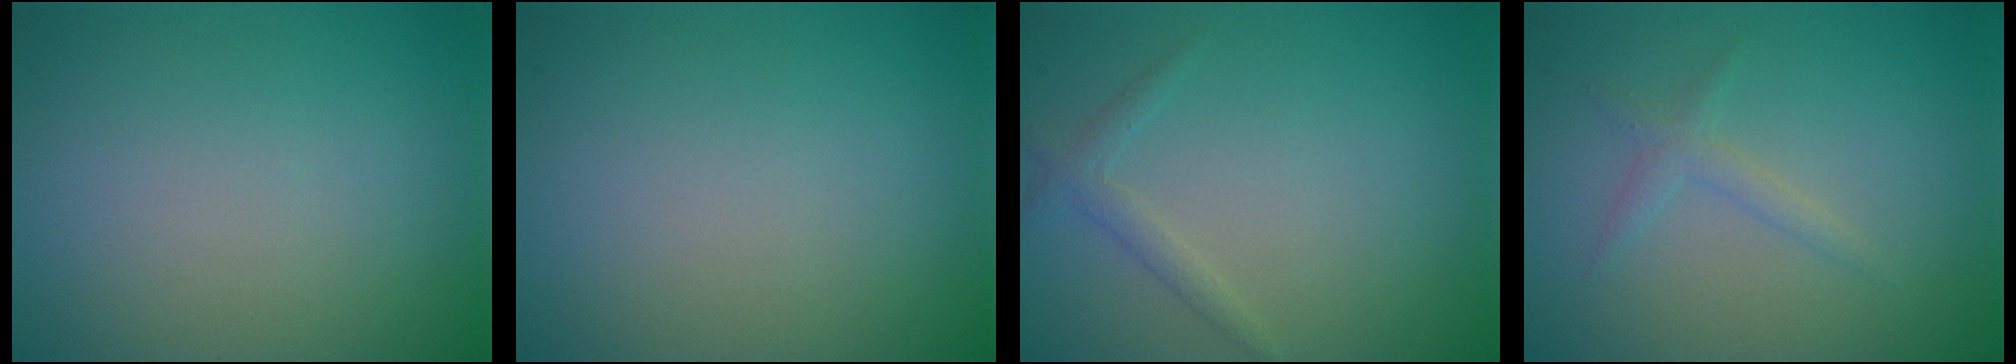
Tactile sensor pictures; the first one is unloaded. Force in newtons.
{"total": 0.0}
{"total": 1.3, "press": 1.3, "slide": 0.1}
{"total": 1.3, "press": 1.3, "slide": 0.1}